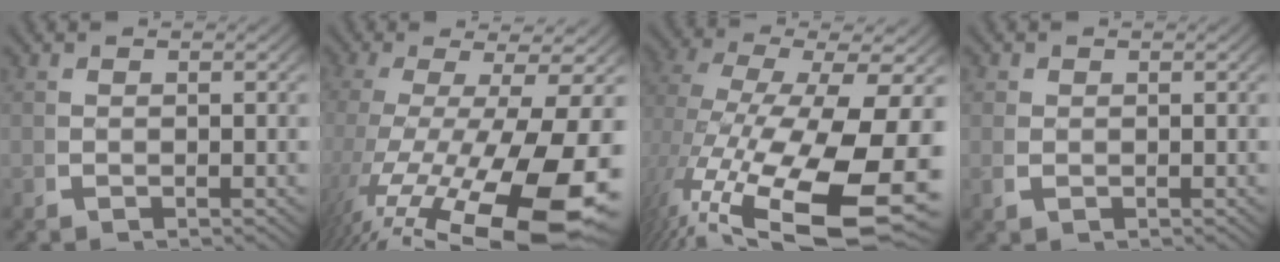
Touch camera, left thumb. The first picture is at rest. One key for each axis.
{"total": 15.3, "fx": -4.1, "fy": 8.1, "fz": 12.3, "tx": -0.256, "ty": -0.069, "tz": -0.016}
{"total": 15.3, "fx": -4.3, "fy": 7.9, "fz": 12.4, "tx": -0.266, "ty": -0.075, "tz": -0.016}
{"total": 1.2, "fx": 0.2, "fy": 1.1, "fz": 0.6, "tx": -0.023, "ty": -0.012, "tz": 0.011}